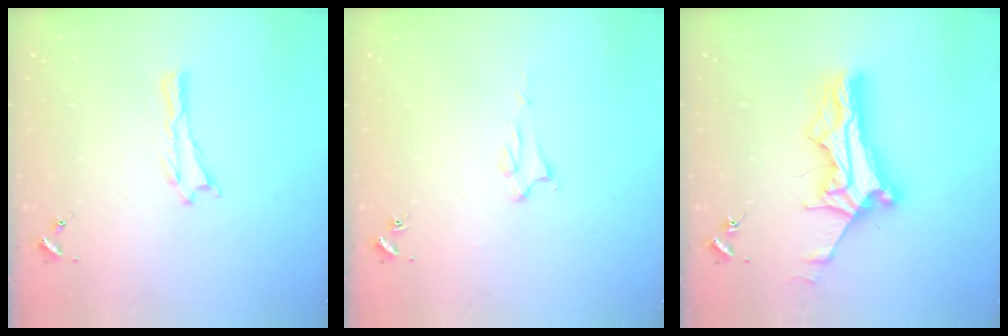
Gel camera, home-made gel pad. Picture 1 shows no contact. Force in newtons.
{"total": 1.9, "press": 1.9, "slide": 0.1}
{"total": 11.4, "press": 11.4, "slide": 1.0}